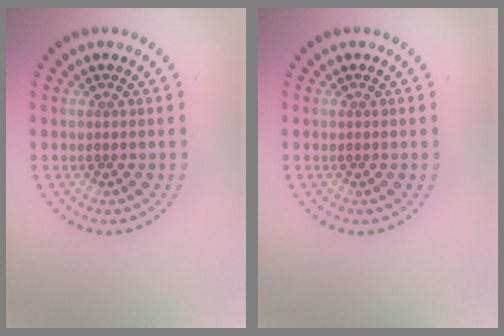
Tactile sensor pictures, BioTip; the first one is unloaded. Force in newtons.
{"total": 0.0}